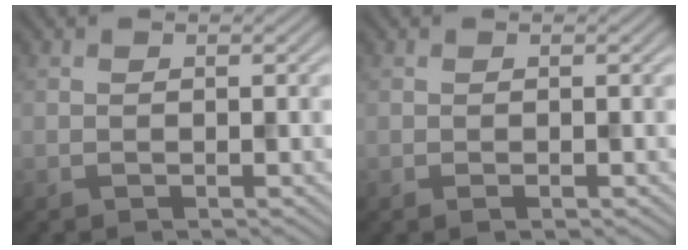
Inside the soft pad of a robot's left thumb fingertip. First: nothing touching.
{"total": 0.6, "force": [-0.3, 0.1, 0.5], "torque": [-0.012, -0.004, -0.005]}